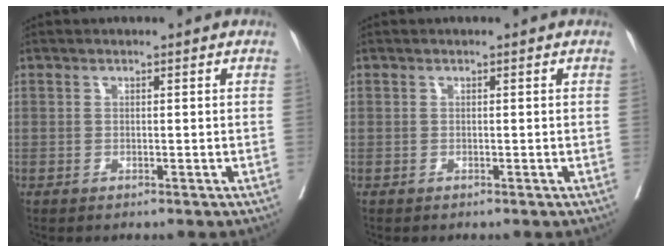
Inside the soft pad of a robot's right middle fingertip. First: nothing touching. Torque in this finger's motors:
{"motor_torque": [0.09, -0.03, 0.02, 0.01]}